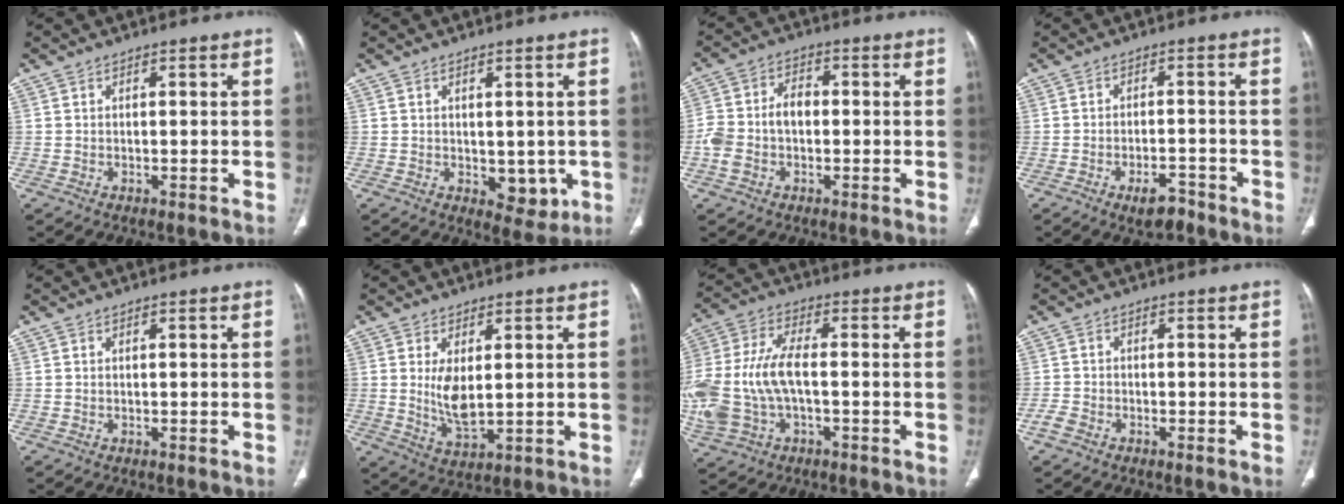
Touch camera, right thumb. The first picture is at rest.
{"total": 5.3, "force": [-0.5, 3.5, 3.9], "torque": [-0.026, -0.011, 0.007]}
{"total": 8.1, "force": [-1.2, 5.6, 5.7], "torque": [-0.119, 0.030, -0.028]}
{"total": 4.9, "force": [-3.4, 2.2, 2.9], "torque": [-0.039, 0.018, -0.049]}
{"total": 0.0}
{"total": 6.4, "force": [1.0, 2.9, 5.6], "torque": [-0.101, -0.021, 0.029]}
{"total": 16.5, "force": [-2.0, 9.2, 13.5], "torque": [-0.321, 0.019, -0.031]}
{"total": 2.1, "force": [-1.5, 0.9, 1.0], "torque": [-0.027, -0.001, -0.036]}